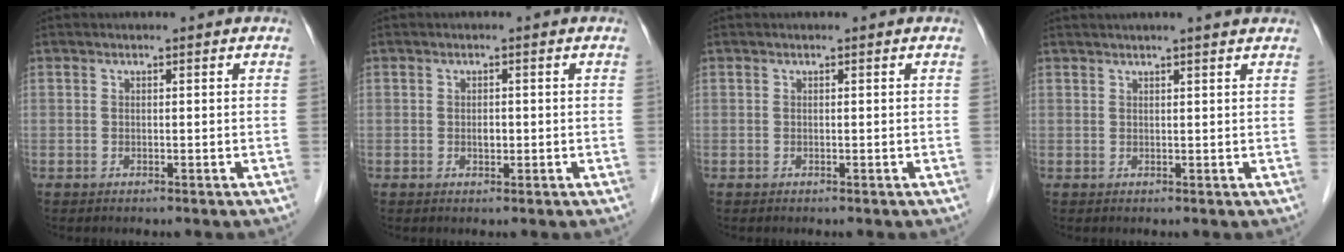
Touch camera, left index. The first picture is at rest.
{"total": 1.2, "force": [-0.1, 0.7, 1.0], "torque": [-0.017, 0.001, -0.001]}
{"total": 0.0}
{"total": 5.7, "force": [4.9, -0.4, 2.8], "torque": [-0.040, 0.025, 0.061]}